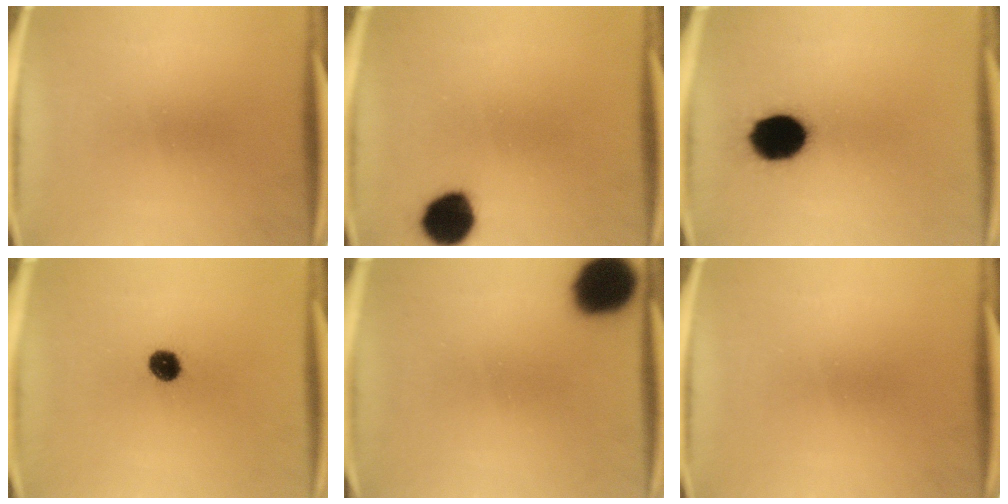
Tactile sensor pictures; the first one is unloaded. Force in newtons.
{"total": 9.5}
{"total": 13.8}
{"total": 5.2}
{"total": 14.8}
{"total": 0.0}